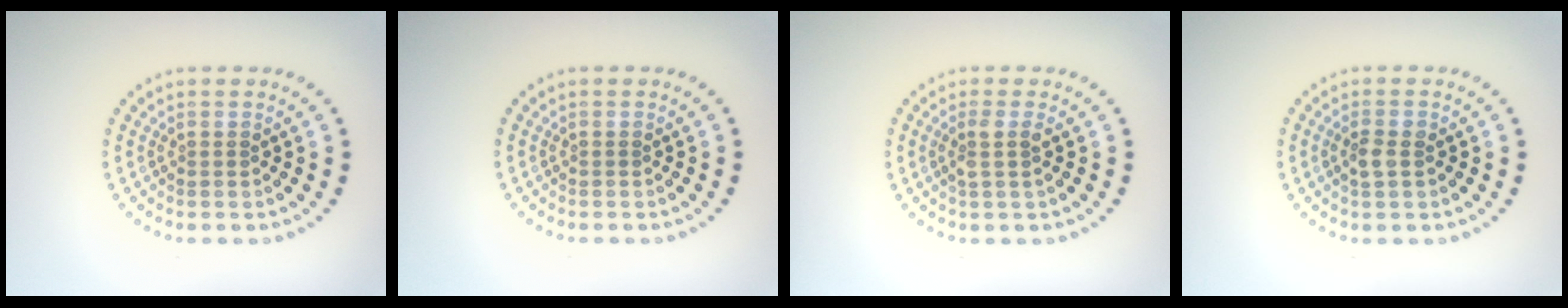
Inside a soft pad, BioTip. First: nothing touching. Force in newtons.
{"total": 0.0}
{"total": 1.6, "press": 1.3, "slide": 1.0}
{"total": 1.5, "press": 1.5, "slide": 0.3}